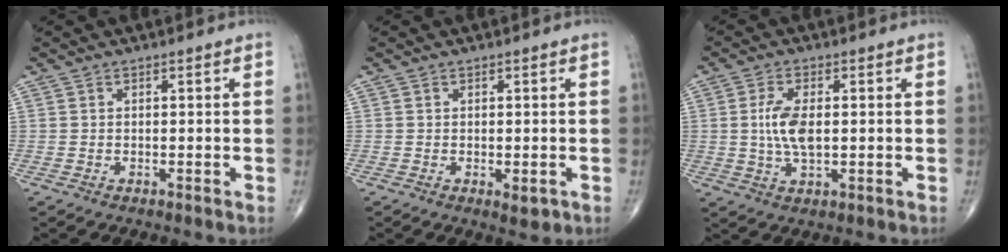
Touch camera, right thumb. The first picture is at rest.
{"total": 2.1, "force": [-0.5, 1.0, 1.7], "torque": [-0.017, -0.004, -0.003]}
{"total": 6.8, "force": [0.4, 3.1, 6.0], "torque": [-0.124, -0.004, 0.007]}